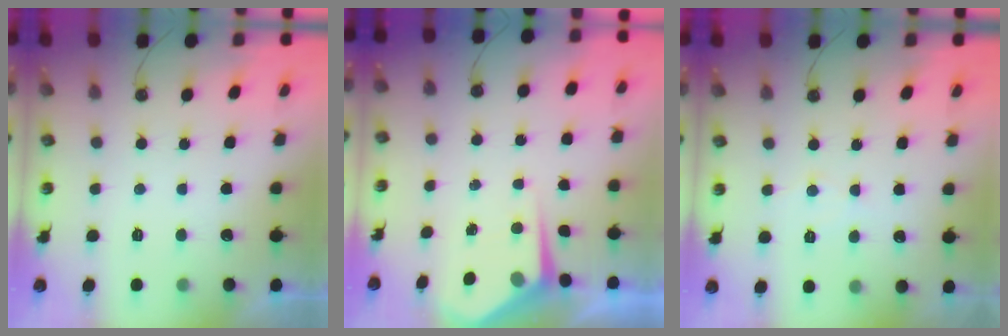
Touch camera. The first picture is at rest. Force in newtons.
{"total": 4.4, "press": 4.4, "slide": 0.5}
{"total": 4.8, "press": 4.7, "slide": 0.9}